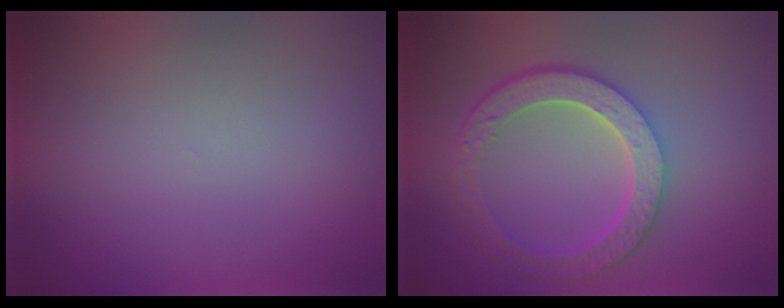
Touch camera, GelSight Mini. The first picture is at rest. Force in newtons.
{"total": 6.0, "press": 4.5, "slide": 4.0}